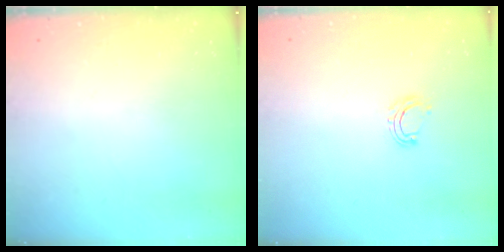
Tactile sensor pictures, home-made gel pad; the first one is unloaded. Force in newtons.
{"total": 6.3, "press": 6.2, "slide": 1.0}